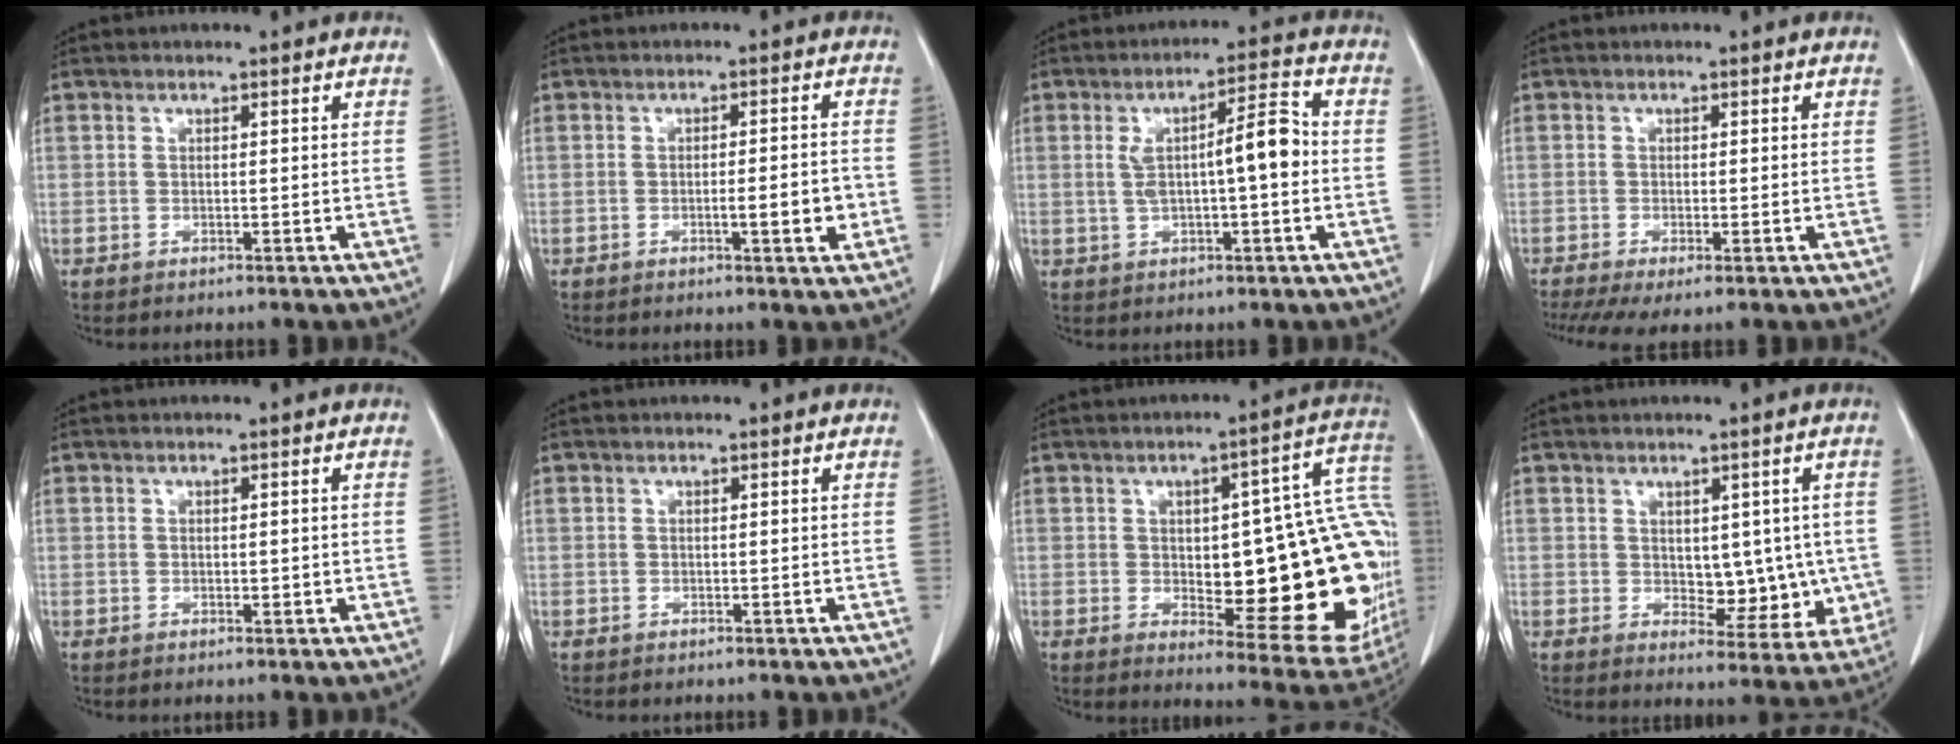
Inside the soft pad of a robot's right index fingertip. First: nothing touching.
{"total": 4.4, "force": [-1.3, 0.5, 4.1], "torque": [-0.059, -0.001, -0.016]}
{"total": 8.2, "force": [0.1, 1.4, 8.0], "torque": [-0.137, 0.025, 0.002]}
{"total": 5.6, "force": [-3.5, 1.3, 4.2], "torque": [-0.074, -0.013, -0.062]}
{"total": 0.9, "force": [-0.1, 0.5, 0.7], "torque": [-0.009, 0.000, 0.000]}
{"total": 0.0}
{"total": 27.0, "force": [-1.8, 7.7, 25.8], "torque": [-0.238, 0.031, 0.002]}
{"total": 7.6, "force": [0.0, 4.5, 6.1], "torque": [-0.054, 0.003, 0.016]}